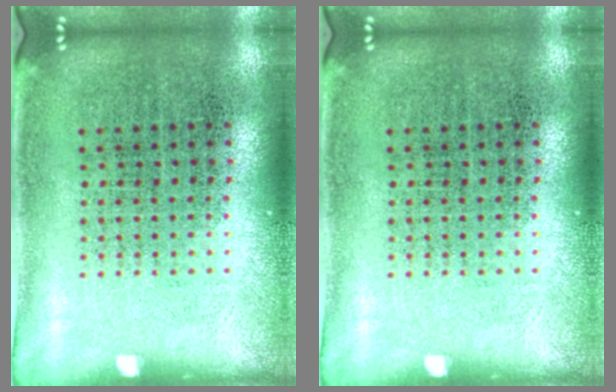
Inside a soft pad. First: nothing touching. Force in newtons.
{"total": 0.0}